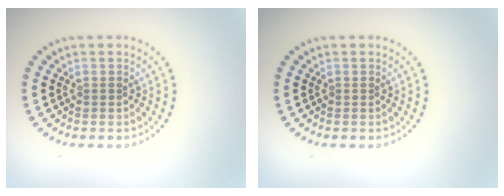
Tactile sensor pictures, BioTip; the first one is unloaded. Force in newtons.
{"total": 0.0}